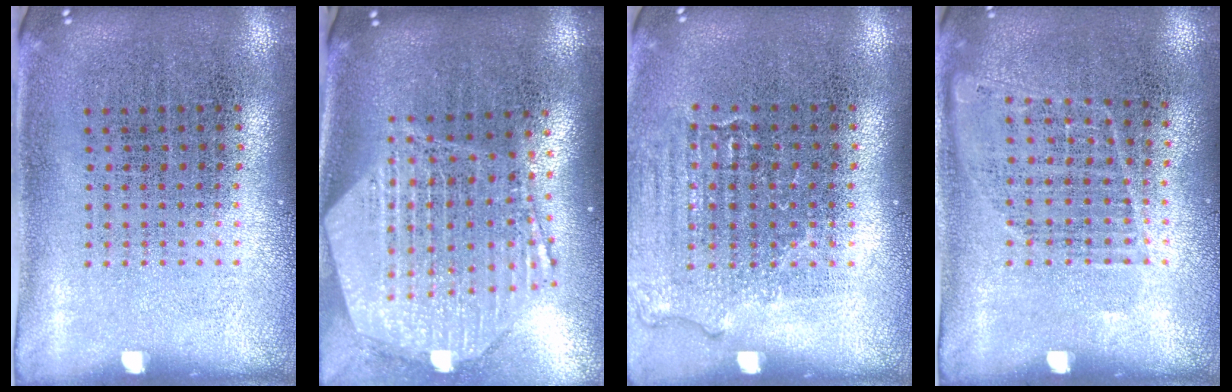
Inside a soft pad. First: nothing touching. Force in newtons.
{"total": 2.9, "press": 2.4, "slide": 1.7}
{"total": 1.1, "press": 1.0, "slide": 0.1}
{"total": 0.9, "press": 0.8, "slide": 0.4}